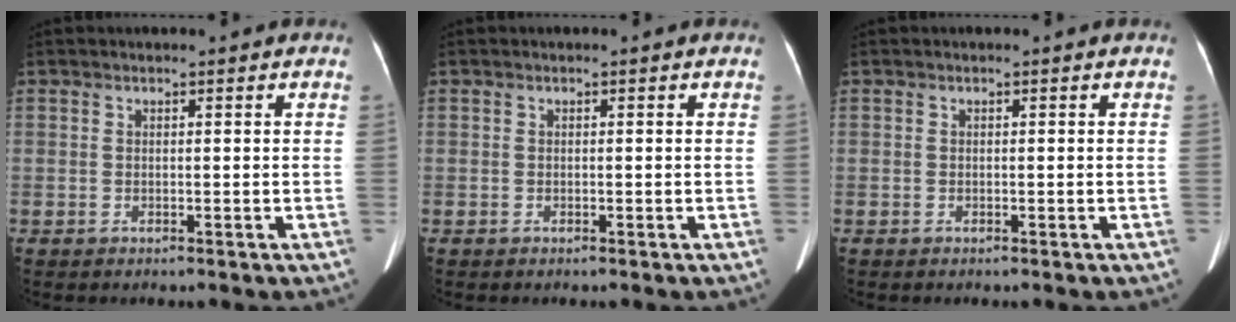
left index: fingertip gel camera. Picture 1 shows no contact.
{"total": 0.0}
{"total": 0.0}